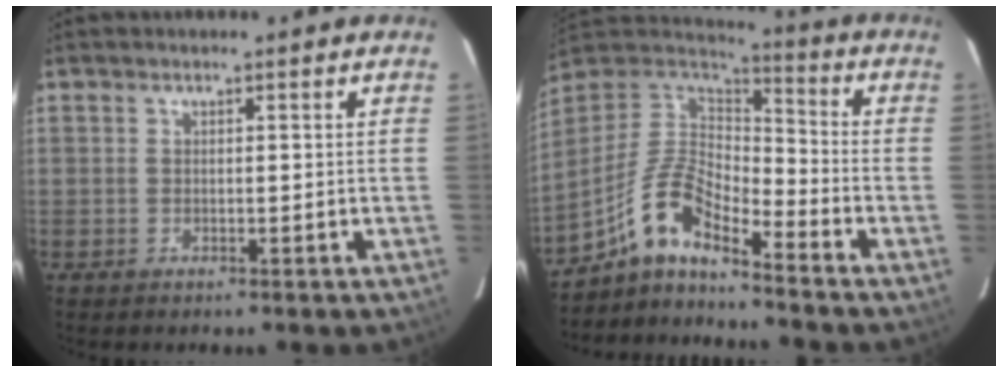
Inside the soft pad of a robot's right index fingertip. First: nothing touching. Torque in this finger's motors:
{"motor_torque": [1.05, -1.09, 0.53, 0.12]}